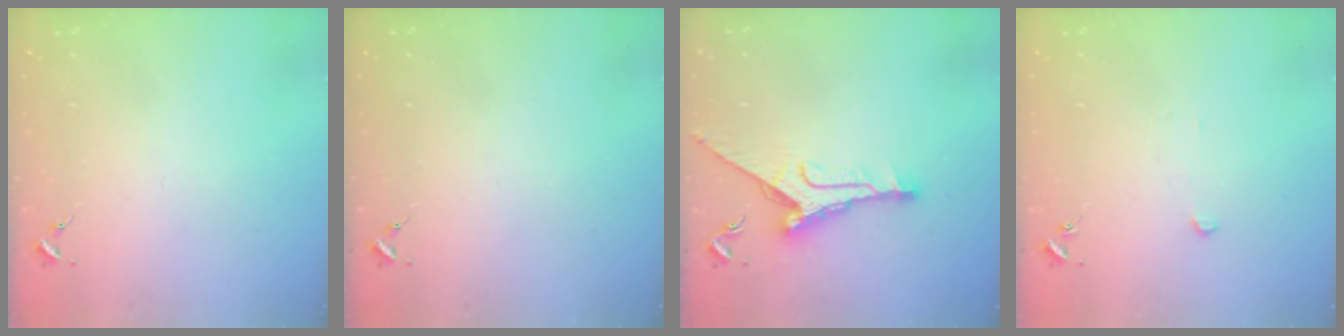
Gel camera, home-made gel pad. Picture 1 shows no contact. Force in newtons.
{"total": 0.0}
{"total": 11.1, "press": 11.1, "slide": 0.8}
{"total": 2.2, "press": 2.2, "slide": 0.2}